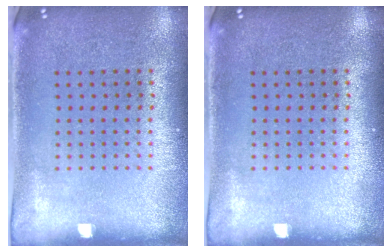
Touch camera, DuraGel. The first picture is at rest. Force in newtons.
{"total": 0.0}